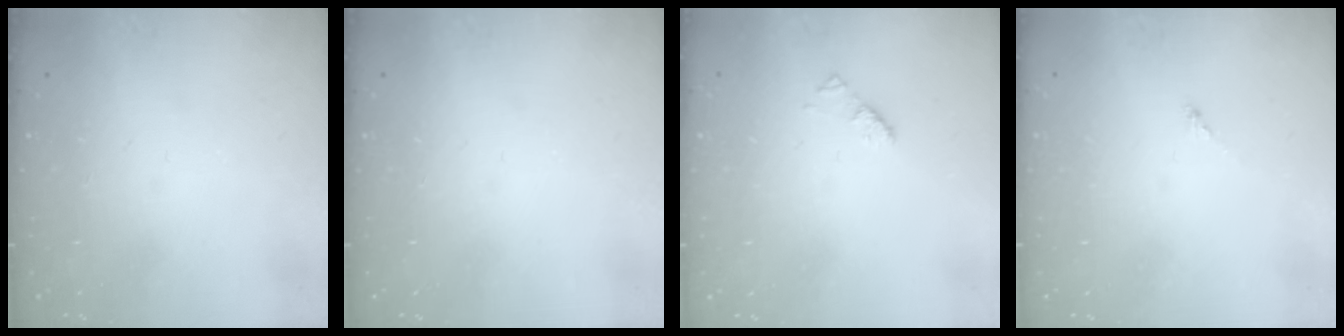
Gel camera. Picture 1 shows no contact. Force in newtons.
{"total": 0.0}
{"total": 1.9, "press": 1.9, "slide": 0.3}
{"total": 0.0}